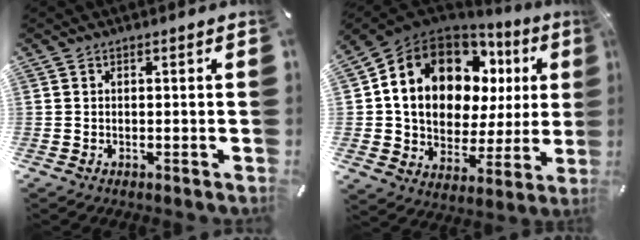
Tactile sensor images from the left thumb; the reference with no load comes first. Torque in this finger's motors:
{"motor_torque": [2.53, 2.48, 2.77, 0.00, 0.31]}